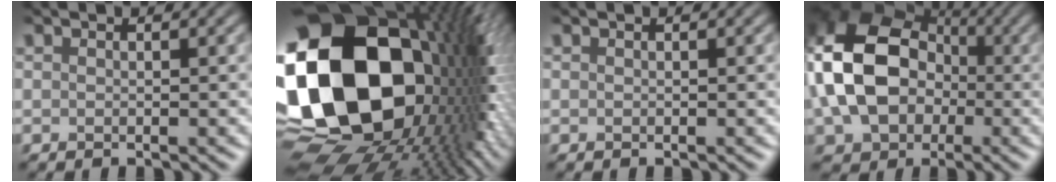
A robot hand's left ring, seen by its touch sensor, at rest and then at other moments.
{"total": 22.1, "force": [0.7, 15.9, 15.3], "torque": [-0.330, -0.030, 0.041]}
{"total": 0.0}
{"total": 13.2, "force": [-0.8, 9.8, 8.9], "torque": [-0.158, 0.001, -0.033]}